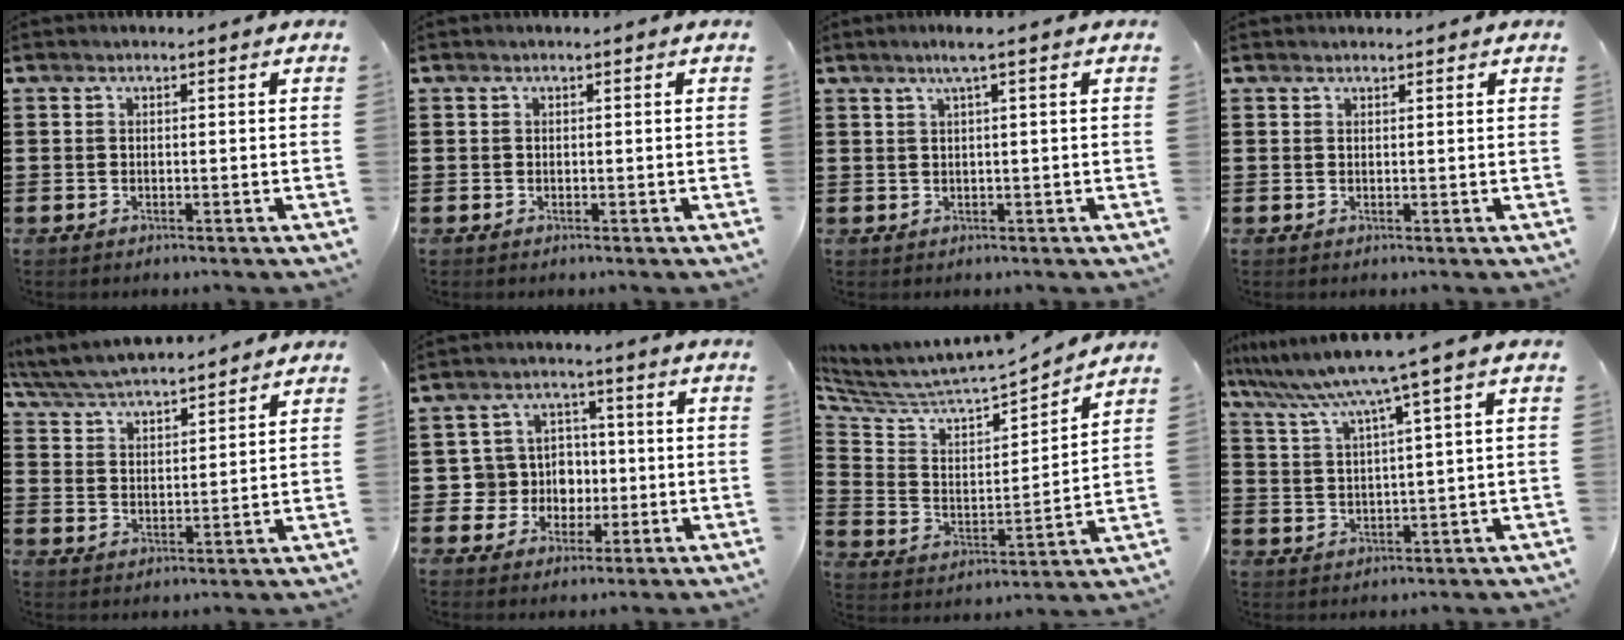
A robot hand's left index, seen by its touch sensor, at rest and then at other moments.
{"total": 0.0}
{"total": 2.5, "force": [1.0, -0.4, 2.2], "torque": [-0.043, -0.002, 0.017]}
{"total": 0.5, "force": [0.5, 0.0, 0.0], "torque": [-0.001, -0.001, 0.011]}
{"total": 5.4, "force": [5.2, 0.0, 1.3], "torque": [-0.049, -0.030, 0.089]}
{"total": 6.2, "force": [-0.1, 6.1, 1.3], "torque": [-0.044, 0.006, 0.000]}
{"total": 4.8, "force": [4.6, 0.8, 1.0], "torque": [-0.050, -0.051, 0.071]}
{"total": 6.6, "force": [4.7, -1.2, 4.5], "torque": [-0.106, -0.037, 0.073]}